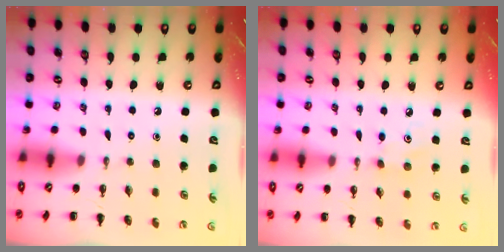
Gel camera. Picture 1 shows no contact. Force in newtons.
{"total": 3.1, "press": 2.9, "slide": 0.9}